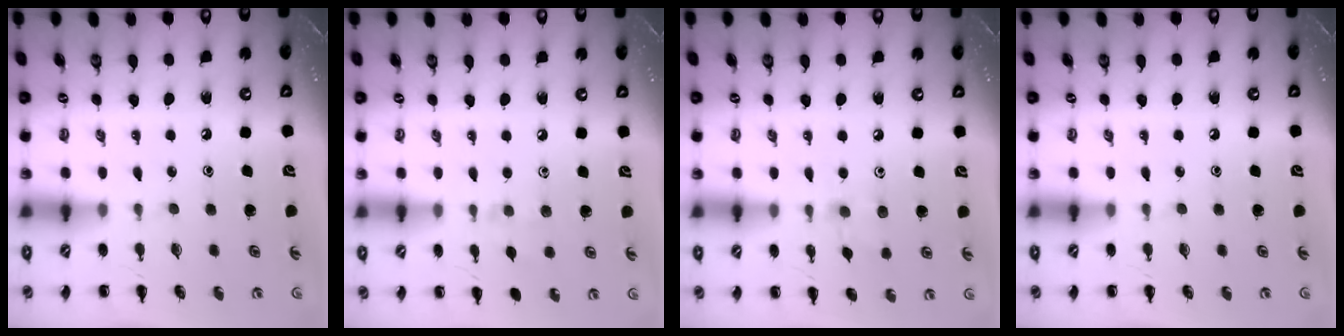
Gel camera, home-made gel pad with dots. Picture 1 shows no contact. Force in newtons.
{"total": 3.5, "press": 3.3, "slide": 1.2}
{"total": 6.4, "press": 6.1, "slide": 1.9}
{"total": 0.0}